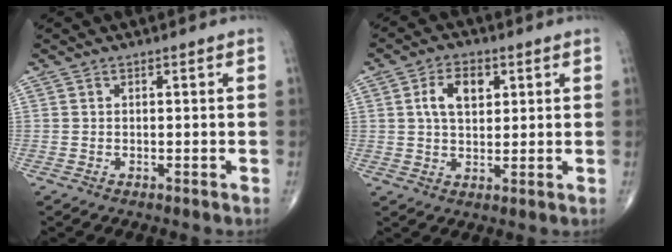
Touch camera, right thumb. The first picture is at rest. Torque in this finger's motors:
{"motor_torque": [-0.45, 0.85, 0.52, 0.17, 0.04]}